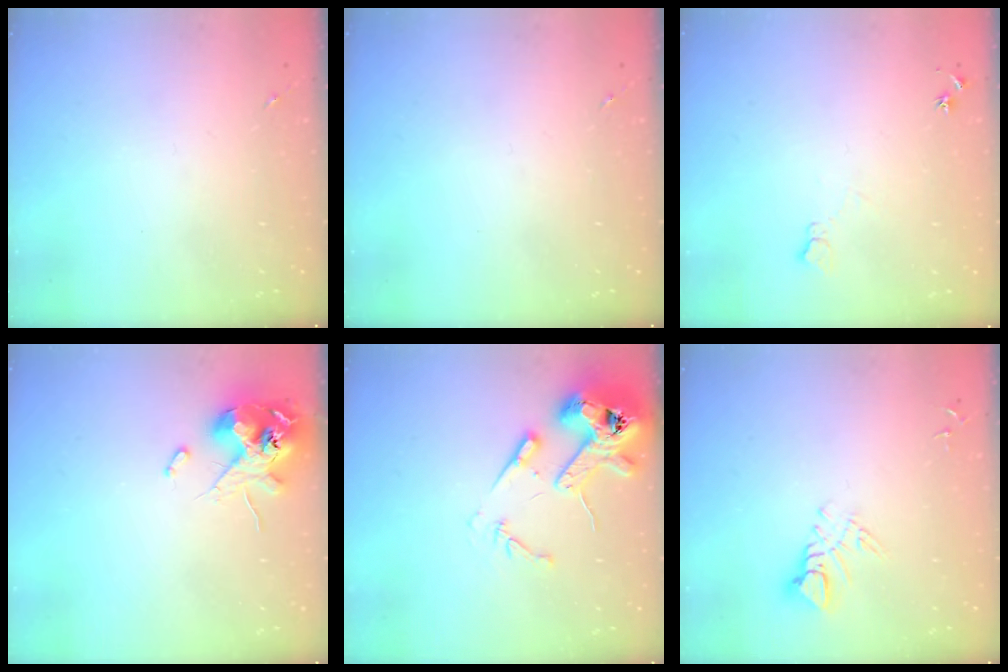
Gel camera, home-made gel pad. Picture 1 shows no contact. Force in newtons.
{"total": 0.0}
{"total": 6.2, "press": 6.1, "slide": 0.8}
{"total": 12.4, "press": 12.2, "slide": 2.2}
{"total": 15.1, "press": 15.0, "slide": 2.1}
{"total": 7.1, "press": 7.1, "slide": 0.7}